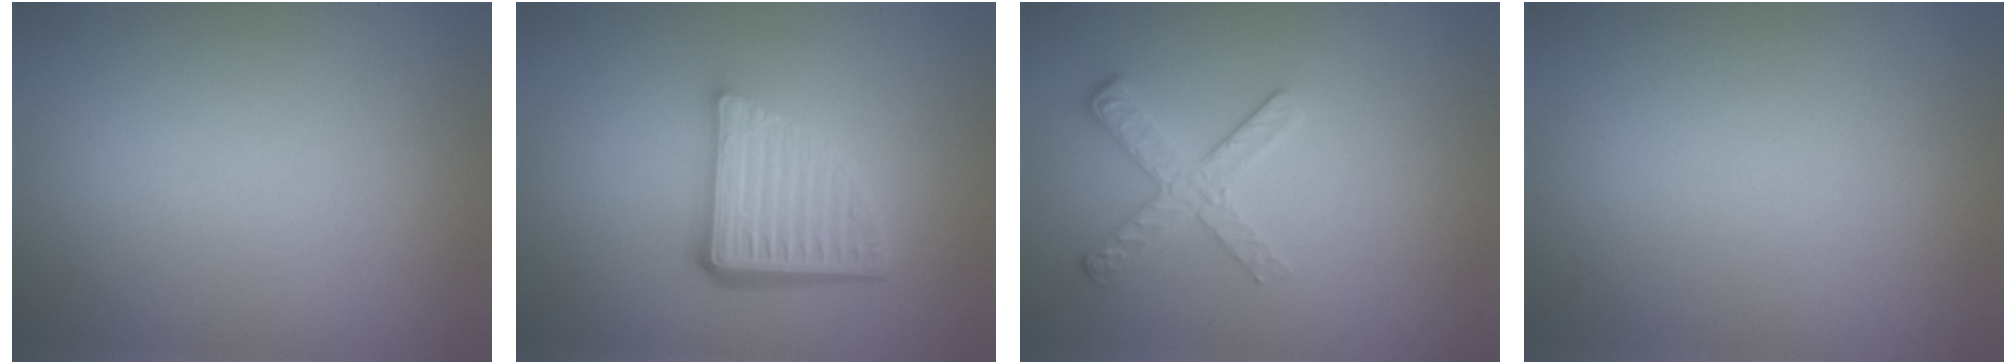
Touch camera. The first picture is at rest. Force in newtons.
{"total": 5.6, "press": 3.8, "slide": 4.2}
{"total": 2.6, "press": 2.2, "slide": 1.4}
{"total": 0.0}